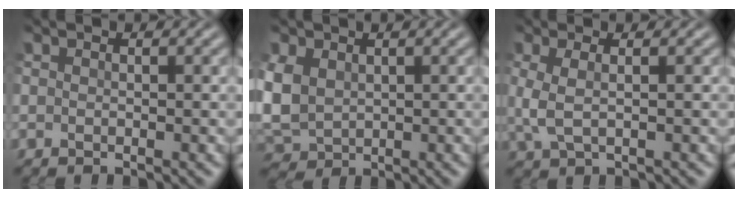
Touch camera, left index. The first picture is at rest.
{"total": 5.2, "force": [0.0, 4.0, 3.4], "torque": [-0.097, 0.001, -0.003]}
{"total": 2.6, "force": [-0.1, 0.9, 2.4], "torque": [-0.062, 0.000, 0.002]}